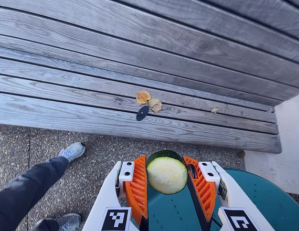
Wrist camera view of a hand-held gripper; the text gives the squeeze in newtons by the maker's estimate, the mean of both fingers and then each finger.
{"total": 9.9, "left": 9.5, "right": 10.3}